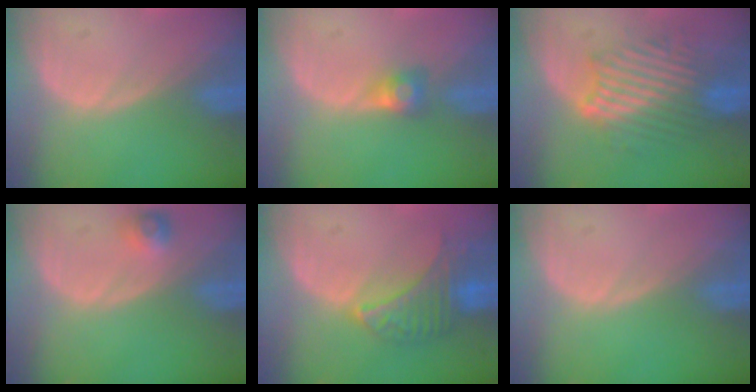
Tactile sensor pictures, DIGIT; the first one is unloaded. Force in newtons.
{"total": 2.6, "press": 2.4, "slide": 1.0}
{"total": 9.0, "press": 8.9, "slide": 1.2}
{"total": 2.5, "press": 2.3, "slide": 1.0}
{"total": 6.5, "press": 6.5, "slide": 0.5}
{"total": 0.0}